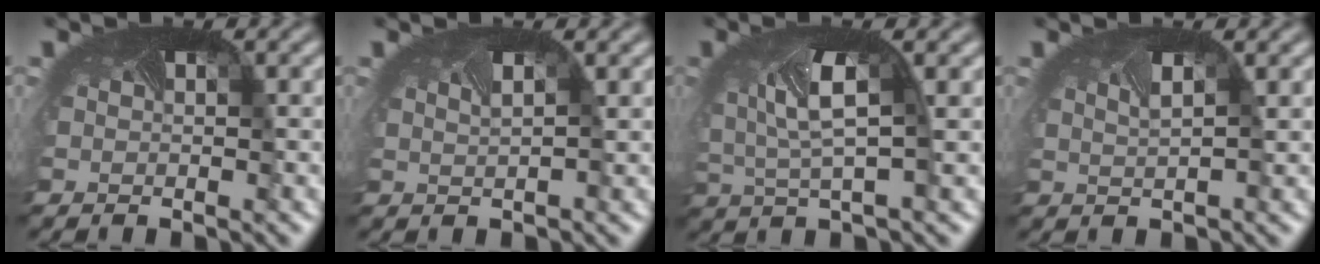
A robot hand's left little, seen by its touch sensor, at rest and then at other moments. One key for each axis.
{"total": 1.0, "fx": 0.7, "fy": 0.5, "fz": 0.5, "tx": -0.008, "ty": 0.013, "tz": 0.006}
{"total": 5.2, "fx": 0.8, "fy": 2.2, "fz": 4.6, "tx": -0.113, "ty": 0.003, "tz": 0.011}
{"total": 1.2, "fx": 0.8, "fy": 0.6, "fz": 0.8, "tx": -0.021, "ty": 0.012, "tz": 0.010}